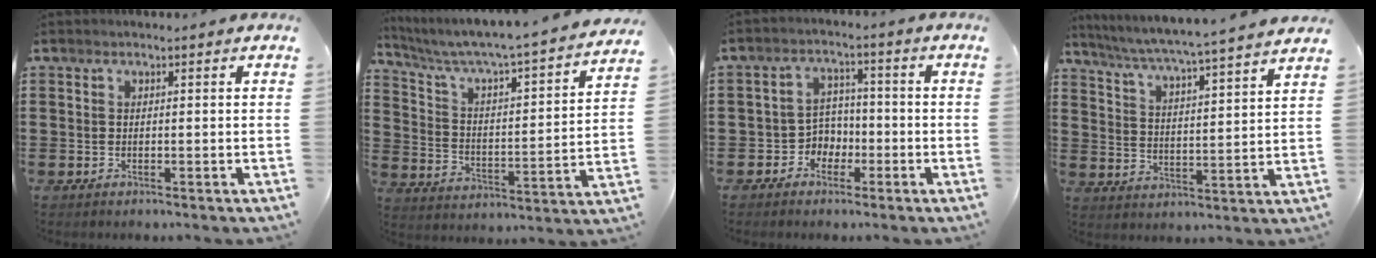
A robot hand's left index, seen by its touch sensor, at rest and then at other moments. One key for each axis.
{"total": 4.1, "fx": 3.6, "fy": 0.0, "fz": 2.0, "tx": -0.061, "ty": -0.043, "tz": 0.048}
{"total": 4.0, "fx": -2.1, "fy": 3.3, "fz": 1.0, "tx": -0.031, "ty": 0.010, "tz": -0.045}
{"total": 4.5, "fx": 4.1, "fy": -1.0, "fz": 1.8, "tx": -0.055, "ty": -0.041, "tz": 0.060}